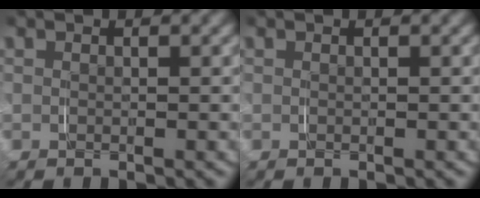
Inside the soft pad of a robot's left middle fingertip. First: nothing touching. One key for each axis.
{"total": 0.0}